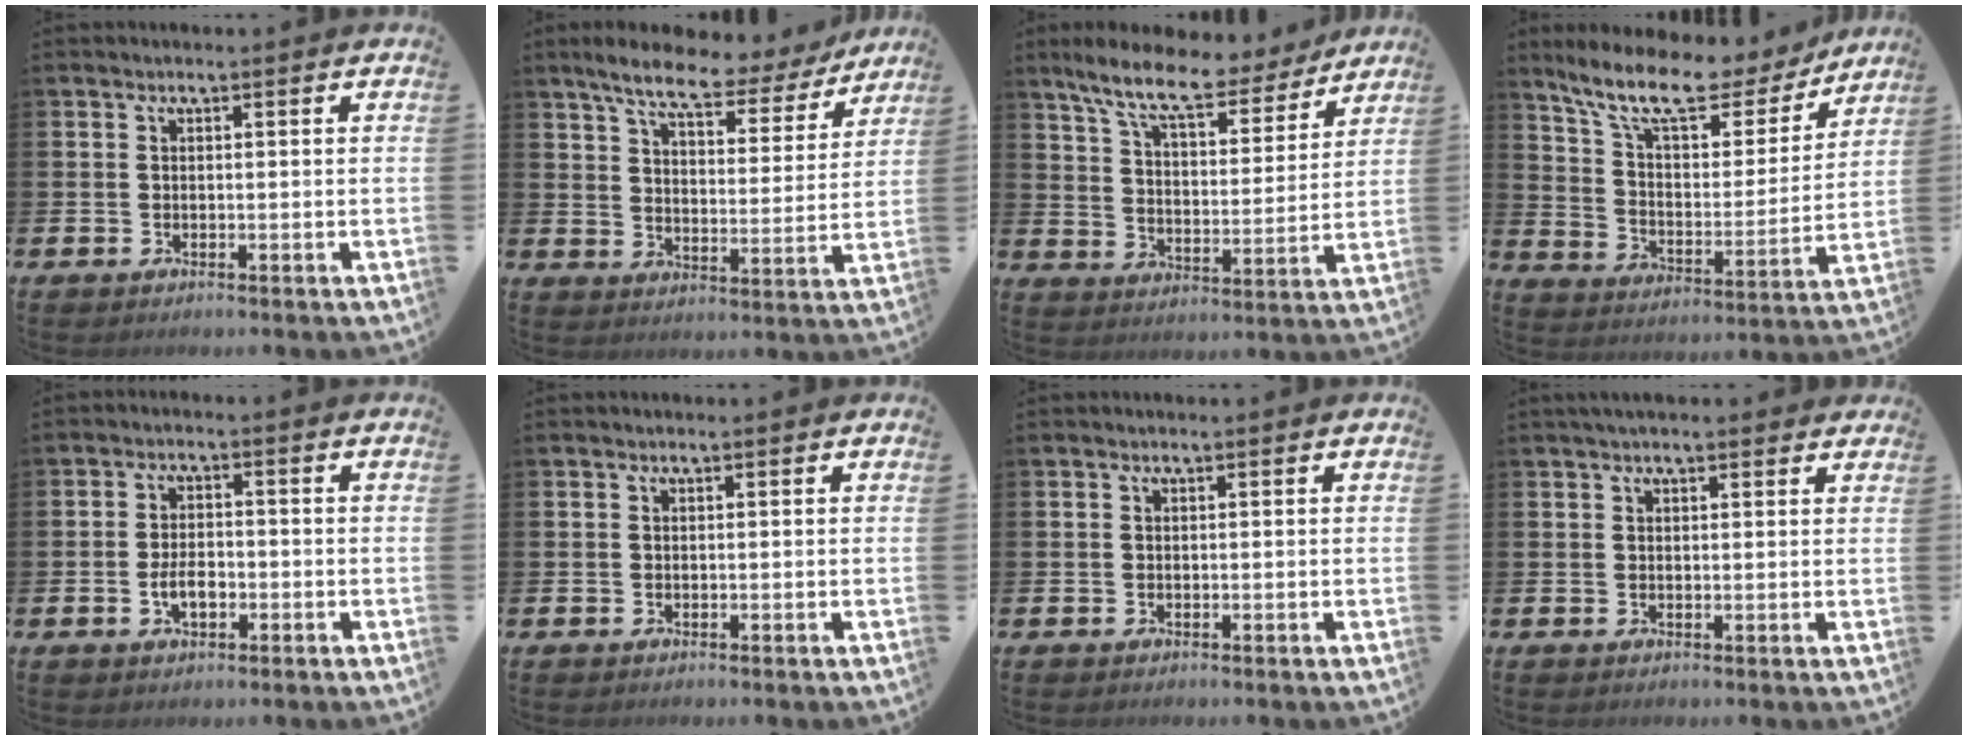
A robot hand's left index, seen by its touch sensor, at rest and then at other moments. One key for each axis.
{"total": 8.3, "fx": 7.3, "fy": 2.0, "fz": 3.5, "tx": -0.084, "ty": -0.038, "tz": 0.123}
{"total": 10.6, "fx": 9.2, "fy": 2.5, "fz": 4.8, "tx": -0.122, "ty": -0.044, "tz": 0.160}
{"total": 12.6, "fx": 10.4, "fy": 3.7, "fz": 6.0, "tx": -0.145, "ty": -0.061, "tz": 0.178}
{"total": 3.3, "fx": -0.9, "fy": 1.9, "fz": 2.6, "tx": -0.037, "ty": 0.001, "tz": -0.019}
{"total": 0.0}
{"total": 0.0}
{"total": 2.0, "fx": 1.8, "fy": 0.5, "fz": 0.7, "tx": -0.013, "ty": 0.000, "tz": 0.031}